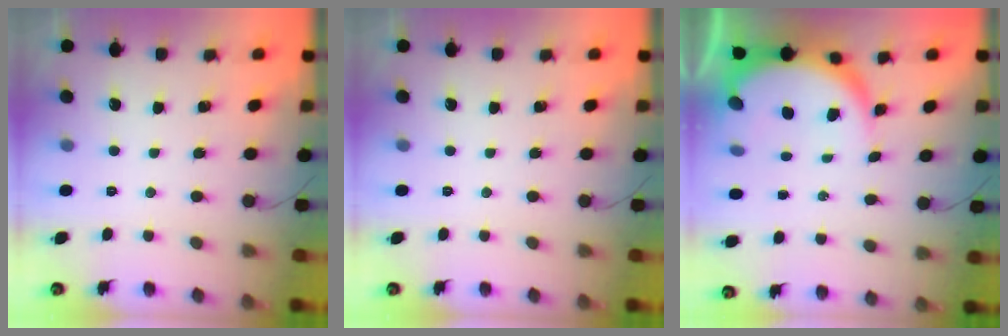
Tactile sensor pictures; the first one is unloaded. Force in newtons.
{"total": 0.0}
{"total": 8.9, "press": 8.9, "slide": 1.1}